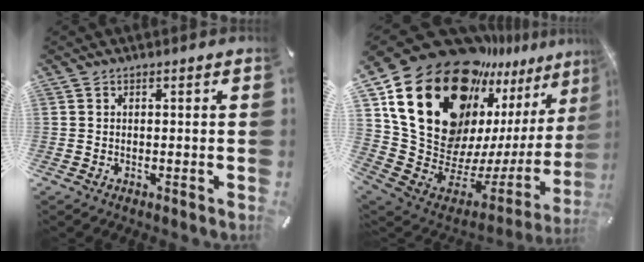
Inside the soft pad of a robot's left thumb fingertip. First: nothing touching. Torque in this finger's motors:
{"motor_torque": [2.71, 2.30, 1.58, -1.19, 1.05]}